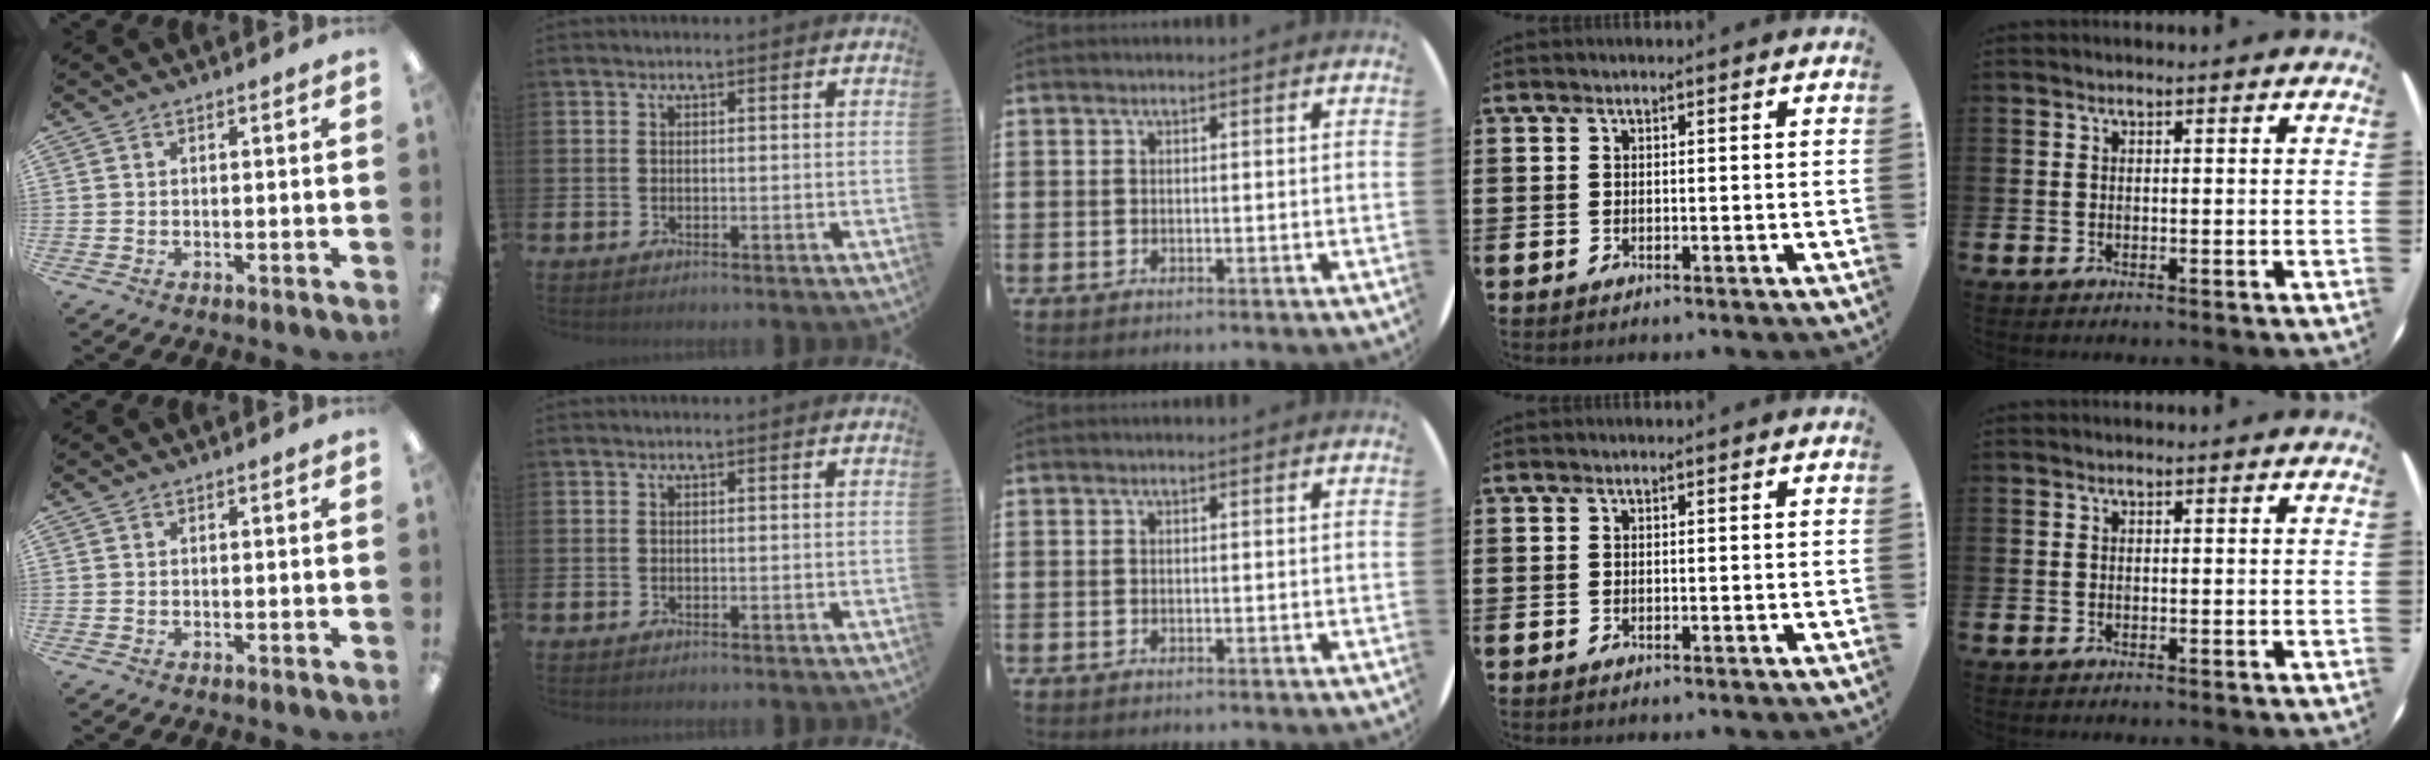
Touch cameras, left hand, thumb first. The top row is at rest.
{}